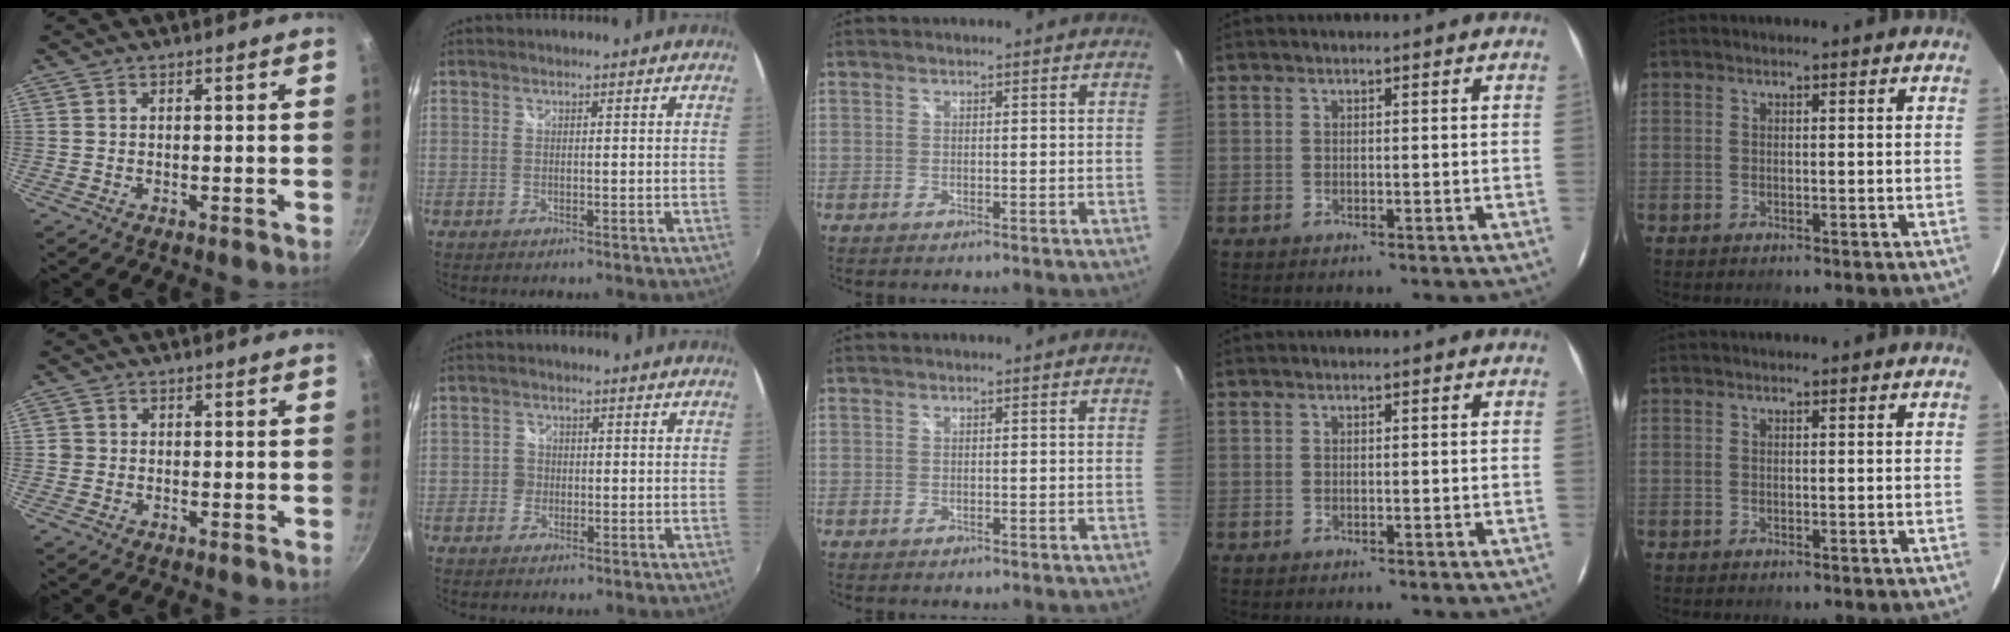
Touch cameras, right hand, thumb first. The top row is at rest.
{"thumb": {"total": 1.3, "force": [-0.2, 1.2, 0.3], "torque": [-0.001, 0.004, -0.004]}, "index": {"total": 2.3, "force": [-0.7, 2.2, 0.3], "torque": [-0.006, 0.003, -0.015]}}